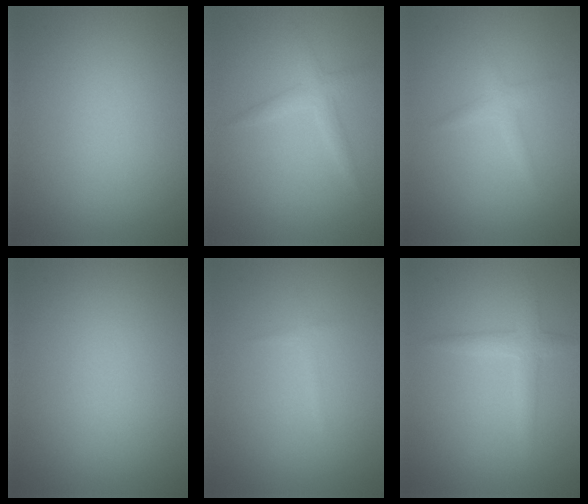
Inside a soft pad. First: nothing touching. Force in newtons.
{"total": 1.8, "press": 1.8, "slide": 0.1}
{"total": 1.3, "press": 1.3, "slide": 0.0}
{"total": 0.0}
{"total": 0.7, "press": 0.7, "slide": 0.1}
{"total": 2.1, "press": 2.1, "slide": 0.0}